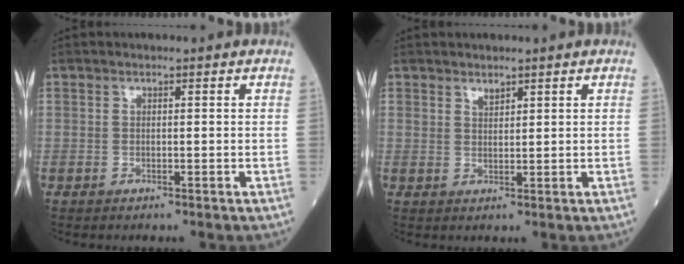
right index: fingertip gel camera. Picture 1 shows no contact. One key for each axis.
{"total": 1.4, "fx": 1.2, "fy": 0.5, "fz": 0.5, "tx": -0.010, "ty": -0.002, "tz": 0.025}